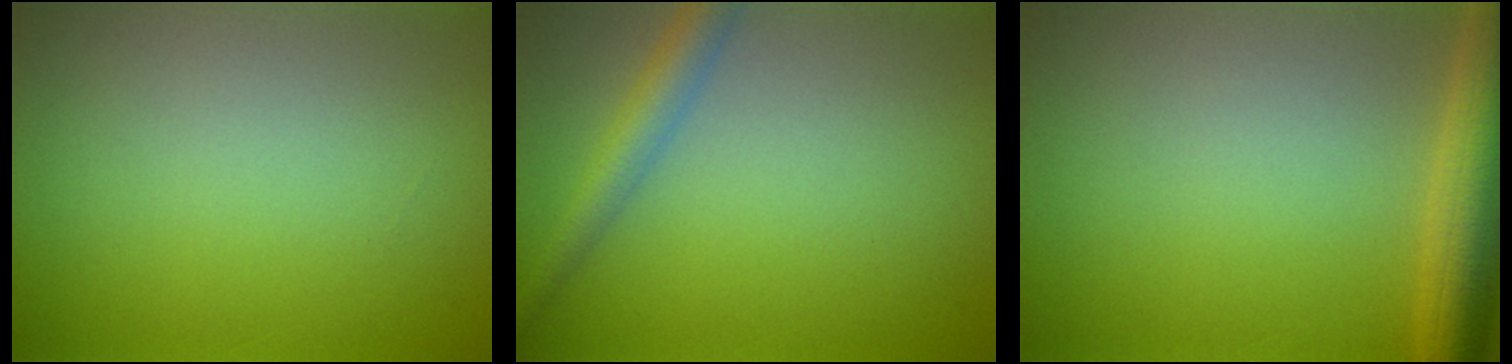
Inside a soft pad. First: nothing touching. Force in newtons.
{"total": 2.9, "press": 2.9, "slide": 0.0}
{"total": 5.3, "press": 5.3, "slide": 0.2}